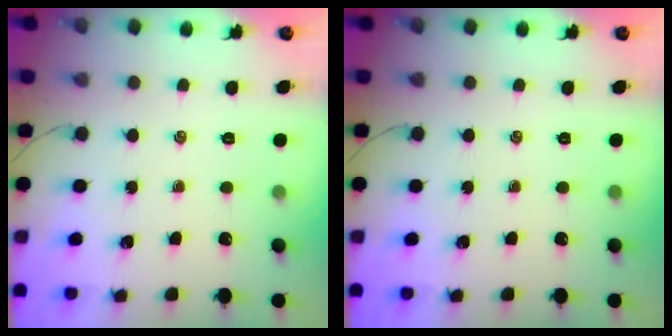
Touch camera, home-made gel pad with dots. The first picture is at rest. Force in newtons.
{"total": 0.0}